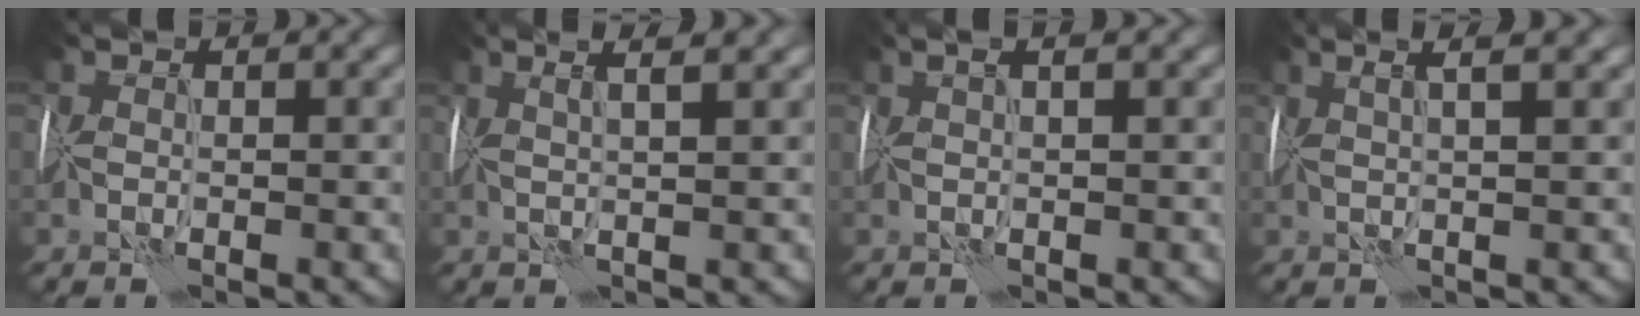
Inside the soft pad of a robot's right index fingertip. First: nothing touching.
{"total": 4.1, "force": [2.5, 0.9, 3.1], "torque": [-0.027, 0.031, 0.015]}
{"total": 2.7, "force": [1.7, 0.5, 2.0], "torque": [-0.024, 0.021, 0.016]}
{"total": 4.4, "force": [2.5, 1.1, 3.4], "torque": [-0.030, 0.033, 0.016]}